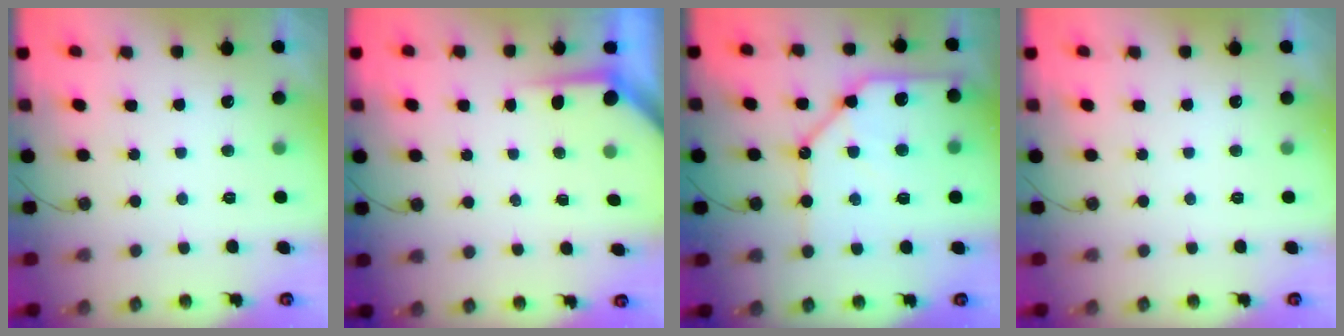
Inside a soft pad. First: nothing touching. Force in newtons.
{"total": 3.6, "press": 3.5, "slide": 0.4}
{"total": 16.8, "press": 16.7, "slide": 1.9}
{"total": 0.0}